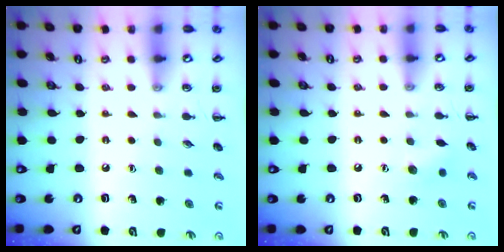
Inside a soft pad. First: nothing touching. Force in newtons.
{"total": 5.8, "press": 5.6, "slide": 1.6}